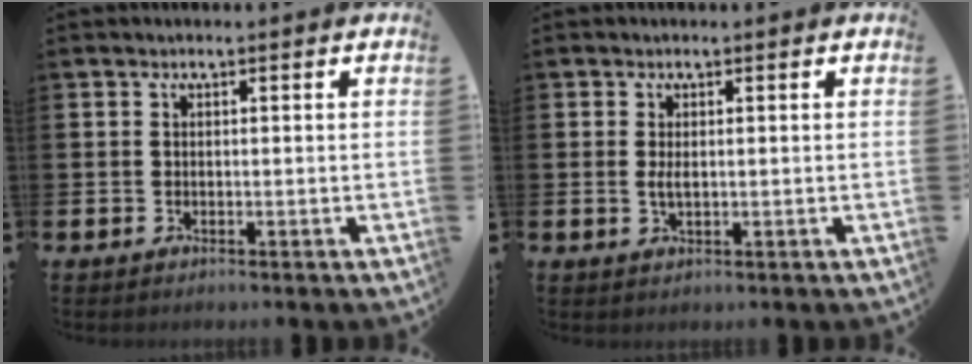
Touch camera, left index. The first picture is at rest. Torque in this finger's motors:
{"motor_torque": [0.48, 0.02, 0.03, 0.03]}